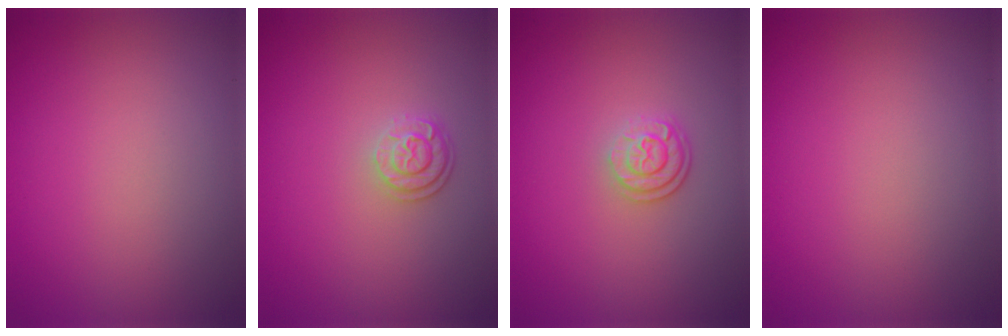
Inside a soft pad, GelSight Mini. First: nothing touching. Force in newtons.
{"total": 2.5, "press": 1.9, "slide": 1.6}
{"total": 2.6, "press": 1.9, "slide": 1.8}
{"total": 0.0}